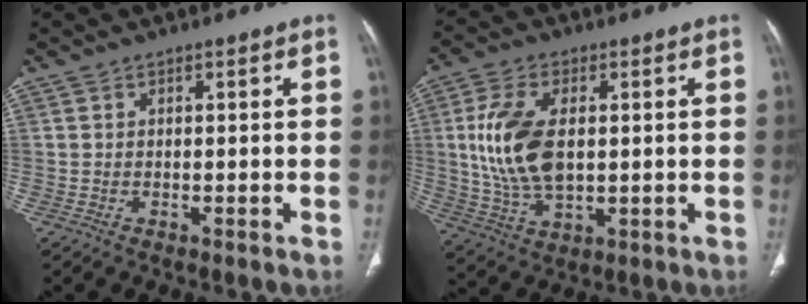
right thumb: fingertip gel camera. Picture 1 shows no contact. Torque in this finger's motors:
{"motor_torque": [0.54, 1.32, 0.35, -0.12, 0.17]}